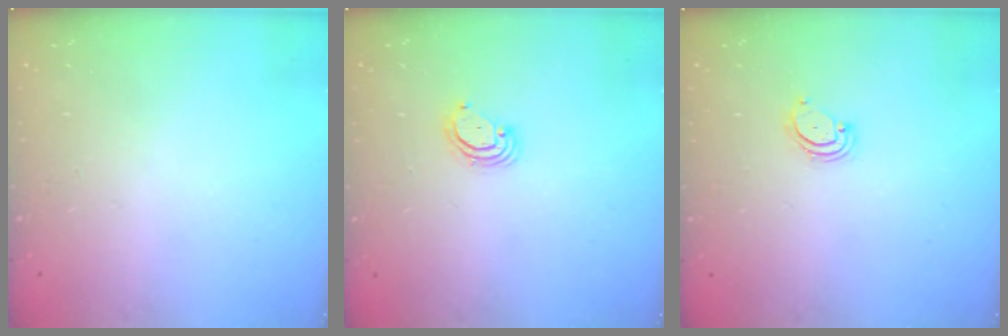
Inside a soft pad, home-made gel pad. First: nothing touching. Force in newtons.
{"total": 3.0, "press": 2.9, "slide": 0.3}
{"total": 3.0, "press": 3.0, "slide": 0.4}